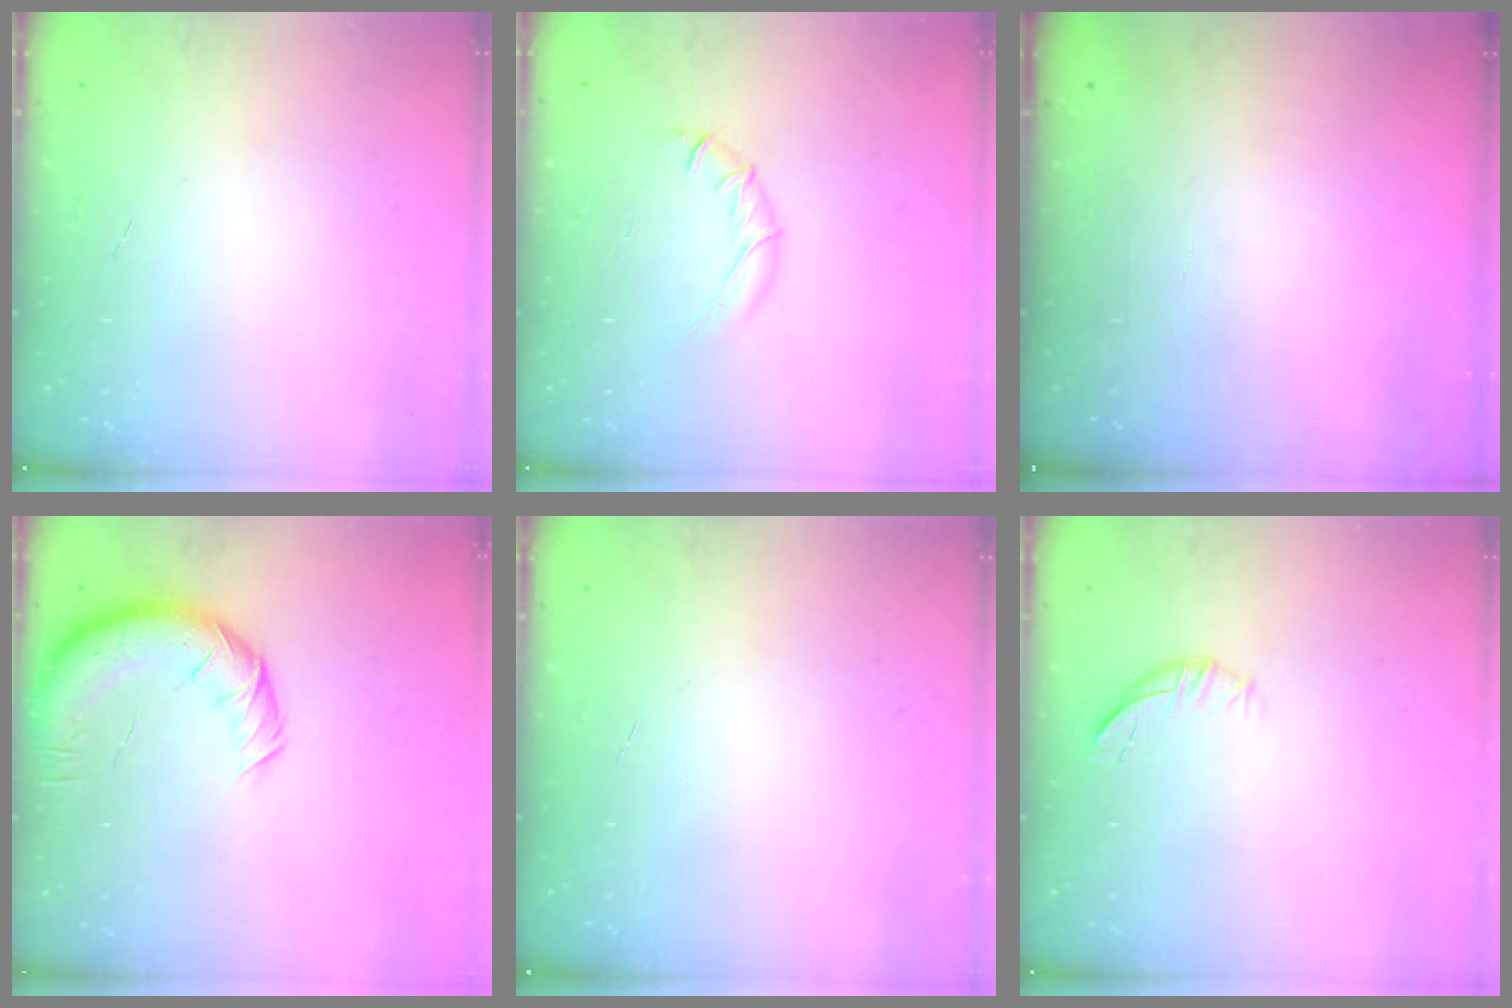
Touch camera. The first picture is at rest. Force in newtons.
{"total": 4.9, "press": 4.7, "slide": 1.3}
{"total": 0.0}
{"total": 13.5, "press": 13.1, "slide": 3.0}
{"total": 0.0}
{"total": 7.2, "press": 7.1, "slide": 1.4}